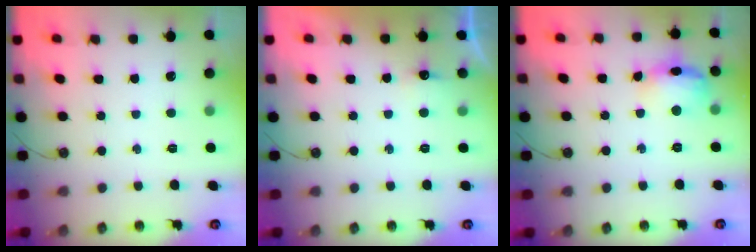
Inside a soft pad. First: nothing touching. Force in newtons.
{"total": 5.4, "press": 5.3, "slide": 1.2}
{"total": 12.8, "press": 12.7, "slide": 1.3}